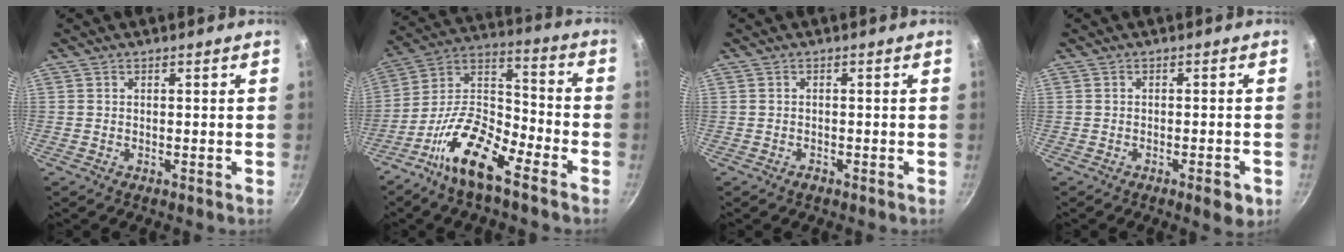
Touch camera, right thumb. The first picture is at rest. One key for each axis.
{"total": 16.2, "fx": -9.7, "fy": 5.7, "fz": 11.6, "tx": -0.208, "ty": 0.076, "tz": -0.202}
{"total": 1.1, "fx": -0.8, "fy": 0.6, "fz": 0.4, "tx": -0.009, "ty": 0.009, "tz": -0.014}
{"total": 4.0, "fx": -1.9, "fy": 1.5, "fz": 3.3, "tx": -0.038, "ty": 0.011, "tz": -0.021}